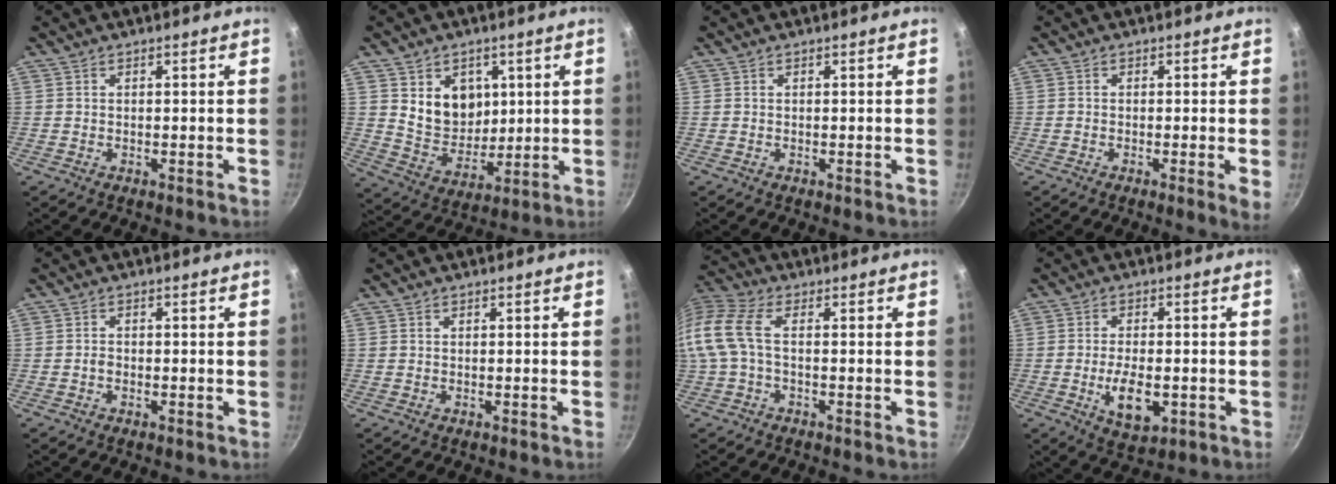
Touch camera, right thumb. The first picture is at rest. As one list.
[{"total": 10.6, "force": [3.0, 8.7, 5.4], "torque": [-0.055, -0.029, 0.065]}, {"total": 0.0}, {"total": 2.6, "force": [-0.5, 0.2, 2.5], "torque": [-0.039, -0.009, -0.012]}, {"total": 1.1, "force": [-0.5, 0.7, 0.7], "torque": [-0.015, 0.006, -0.011]}, {"total": 0.0}, {"total": 11.4, "force": [-0.6, 6.0, 9.7], "torque": [-0.231, 0.020, -0.029]}, {"total": 8.3, "force": [-1.9, 4.2, 6.9], "torque": [-0.112, 0.001, -0.026]}]